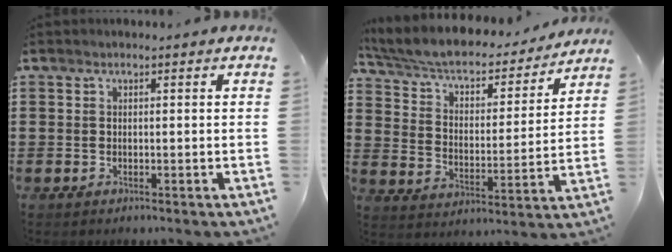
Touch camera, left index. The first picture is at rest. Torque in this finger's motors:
{"motor_torque": [1.10, -1.04, 0.35, 0.07]}